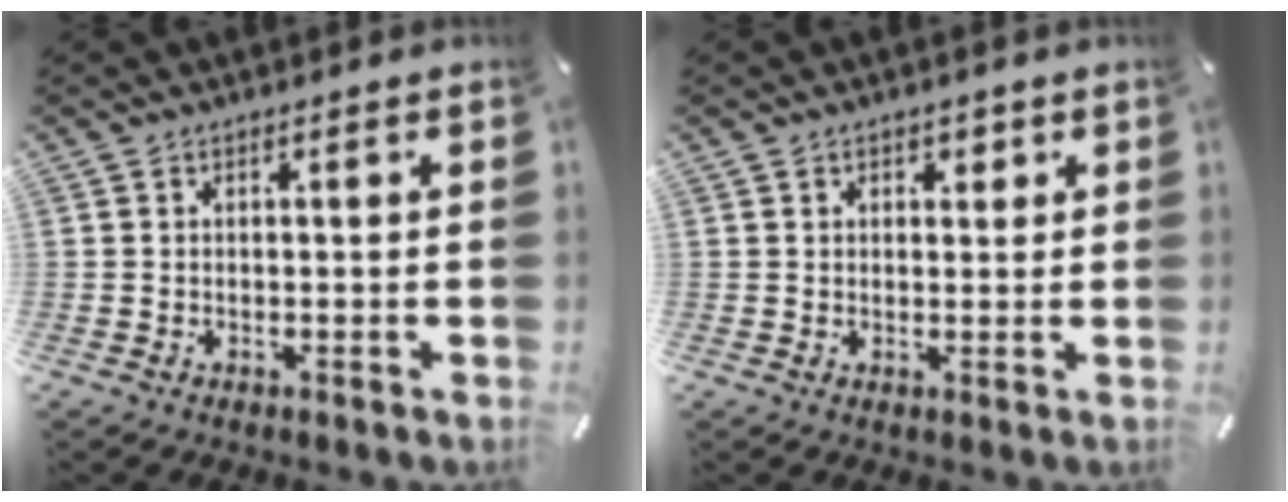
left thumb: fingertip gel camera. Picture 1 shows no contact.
{"total": 1.7, "force": [0.8, 1.3, 0.6], "torque": [0.002, -0.001, 0.009]}